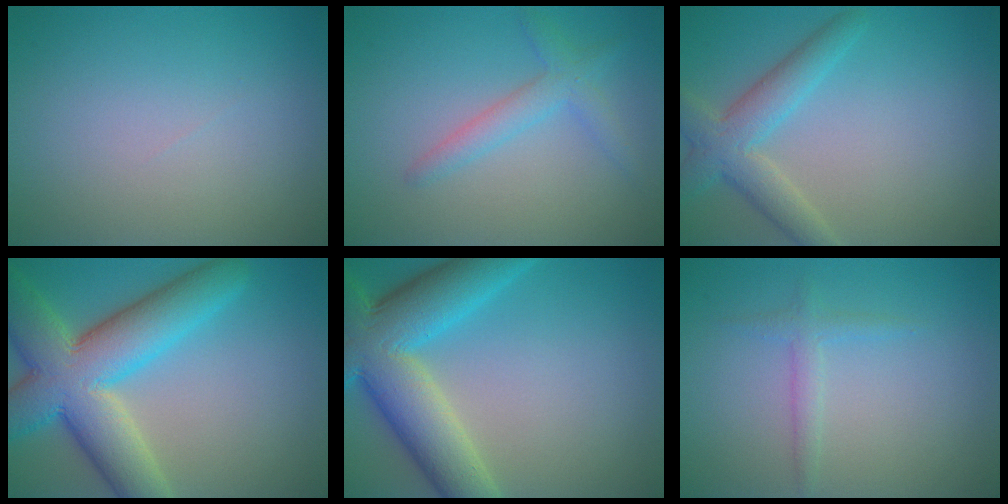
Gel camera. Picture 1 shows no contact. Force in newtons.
{"total": 2.4, "press": 2.4, "slide": 0.2}
{"total": 4.2, "press": 4.2, "slide": 0.3}
{"total": 10.9, "press": 10.9, "slide": 0.8}
{"total": 10.4, "press": 10.4, "slide": 0.5}
{"total": 1.5, "press": 1.5, "slide": 0.0}